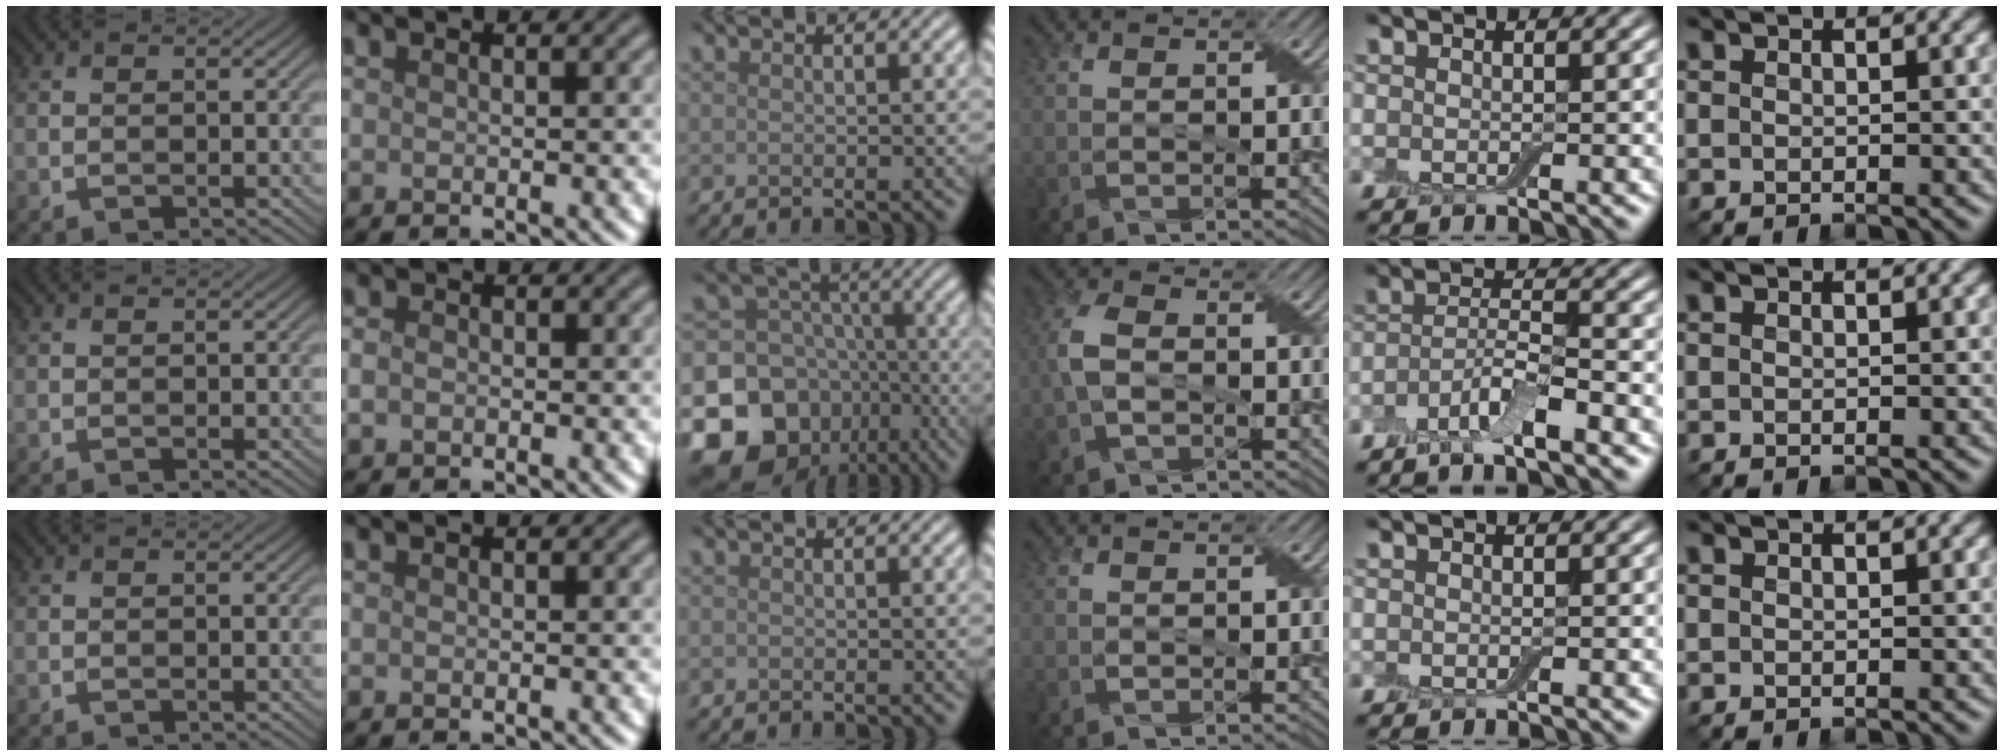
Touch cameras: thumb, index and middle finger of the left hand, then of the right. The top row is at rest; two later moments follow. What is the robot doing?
{"motion": "fold", "object": "cloth"}